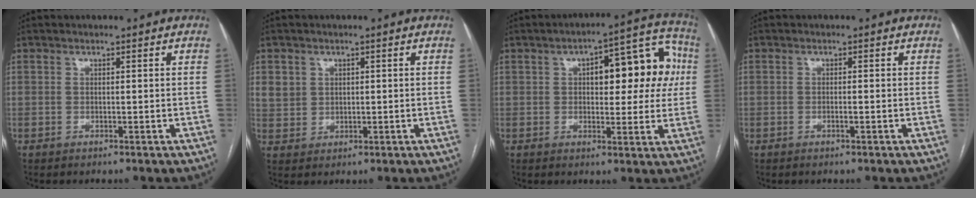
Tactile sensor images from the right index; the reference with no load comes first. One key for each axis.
{"total": 4.0, "fx": 1.3, "fy": 3.7, "fz": 0.9, "tx": -0.020, "ty": 0.007, "tz": 0.035}
{"total": 13.6, "fx": 2.6, "fy": 5.5, "fz": 12.1, "tx": -0.139, "ty": 0.046, "tz": 0.035}
{"total": 0.7, "fx": -0.4, "fy": 0.0, "fz": 0.6, "tx": -0.017, "ty": 0.000, "tz": -0.005}